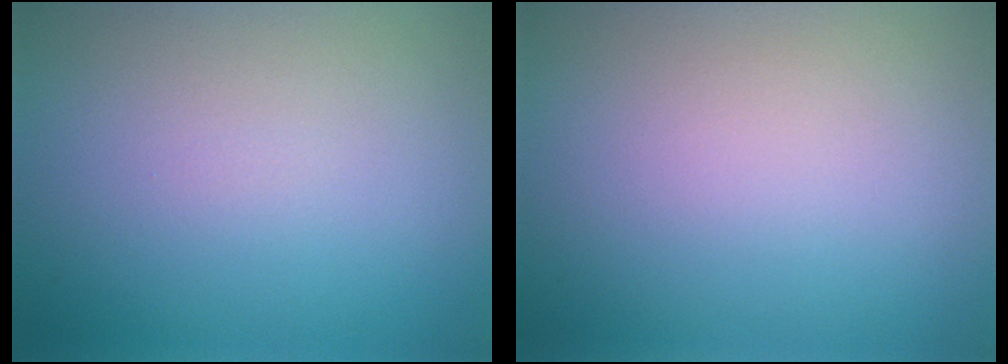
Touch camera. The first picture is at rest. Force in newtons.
{"total": 0.0}